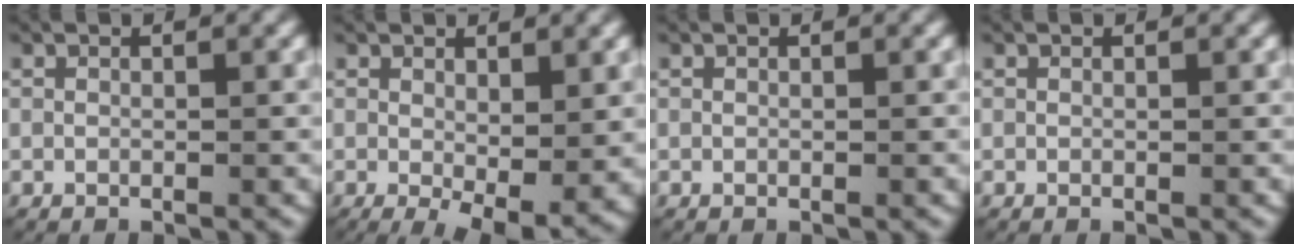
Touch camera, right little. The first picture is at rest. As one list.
[{"total": 5.7, "force": [-2.4, 2.4, 4.6], "torque": [-0.070, -0.038, -0.017]}, {"total": 0.0}, {"total": 0.0}]